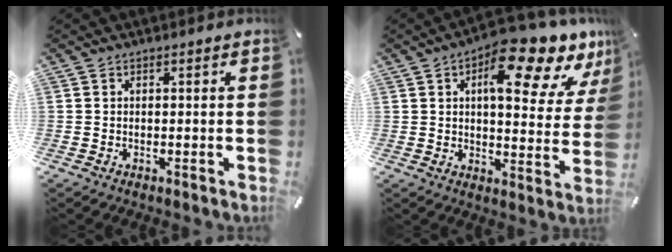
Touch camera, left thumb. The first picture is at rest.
{"total": 16.4, "force": [10.0, 6.2, 11.4], "torque": [-0.150, -0.064, 0.157]}